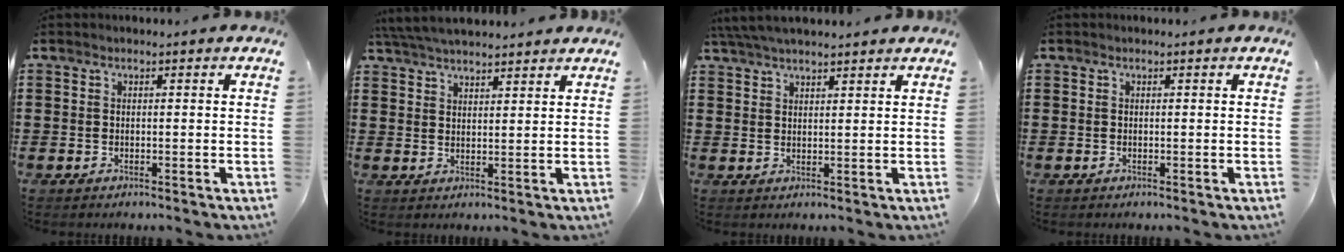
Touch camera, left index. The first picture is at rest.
{"total": 4.9, "force": [4.7, 0.4, 1.4], "torque": [-0.041, -0.009, 0.089]}
{"total": 4.2, "force": [3.8, 0.3, 1.6], "torque": [-0.042, -0.003, 0.073]}
{"total": 0.0}